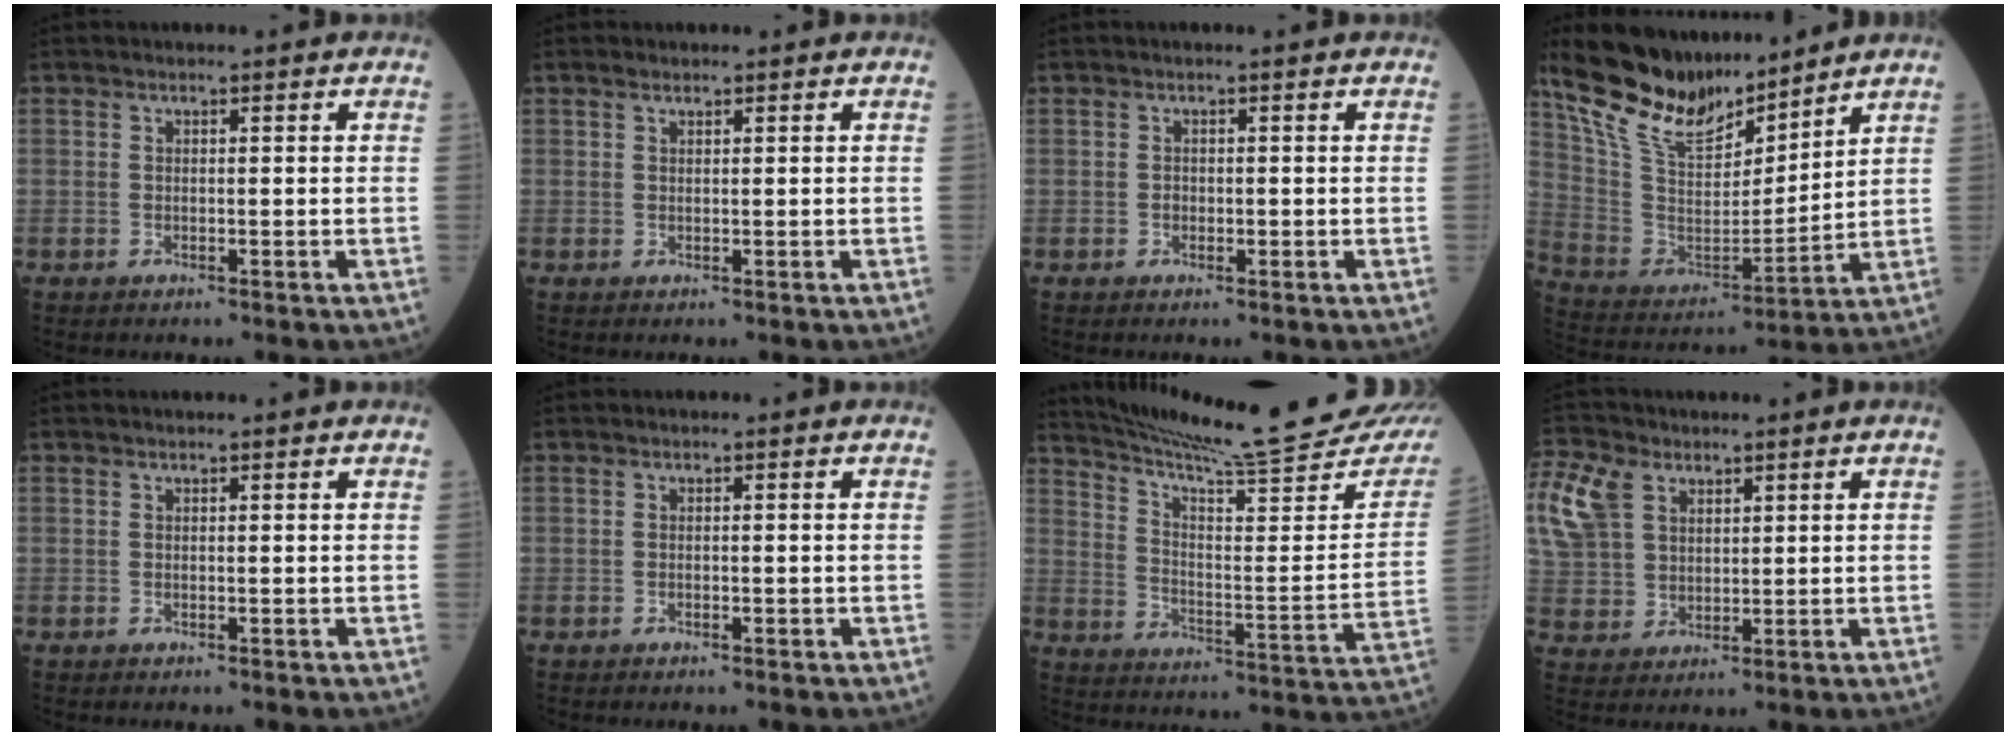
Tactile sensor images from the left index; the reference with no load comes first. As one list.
[{"total": 0.7, "force": [0.5, 0.2, 0.3], "torque": [-0.010, 0.007, 0.012]}, {"total": 0.7, "force": [-0.2, 0.5, 0.5], "torque": [-0.007, 0.002, -0.005]}, {"total": 16.3, "force": [13.6, 4.6, 7.8], "torque": [-0.155, 0.003, 0.261]}, {"total": 0.0}, {"total": 0.6, "force": [-0.4, 0.1, 0.4], "torque": [-0.011, 0.000, -0.005]}, {"total": 25.5, "force": [23.1, -0.2, 10.9], "torque": [-0.175, -0.096, 0.309]}, {"total": 13.0, "force": [5.9, 9.3, 6.8], "torque": [-0.189, 0.028, 0.122]}]